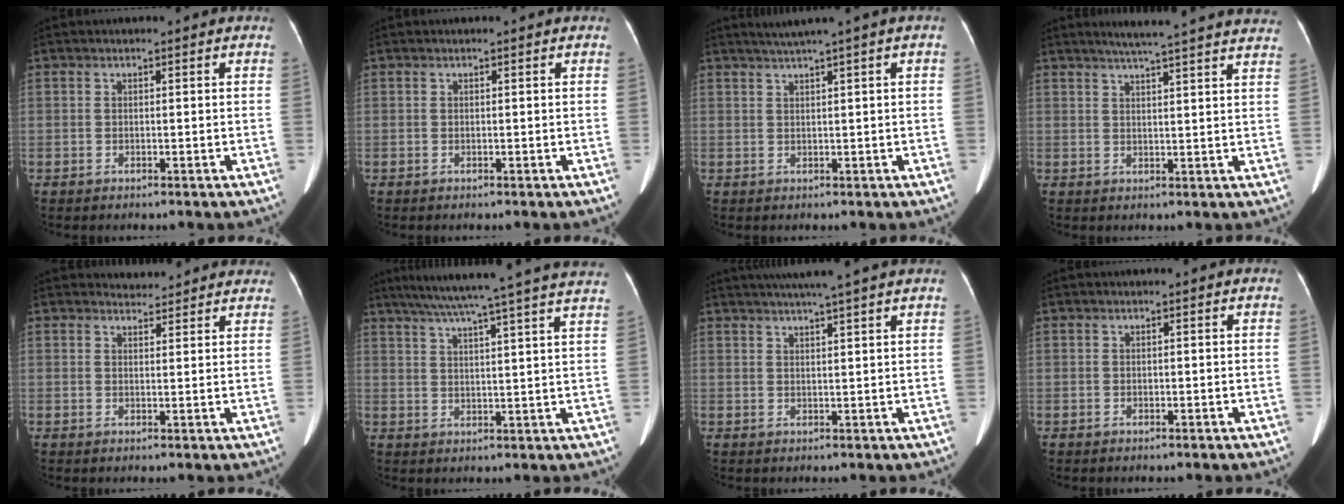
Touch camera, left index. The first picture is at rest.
{"total": 0.0}
{"total": 3.2, "force": [2.0, -0.9, 2.4], "torque": [-0.047, 0.008, 0.040]}
{"total": 18.4, "force": [16.6, 0.2, 8.0], "torque": [-0.116, -0.004, 0.201]}
{"total": 5.6, "force": [5.5, 1.5, 0.1], "torque": [0.009, 0.010, 0.051]}
{"total": 23.9, "force": [20.8, -1.1, 11.7], "torque": [-0.194, -0.009, 0.266]}
{"total": 9.0, "force": [7.4, -1.0, 4.9], "torque": [-0.077, 0.023, 0.092]}
{"total": 0.0}